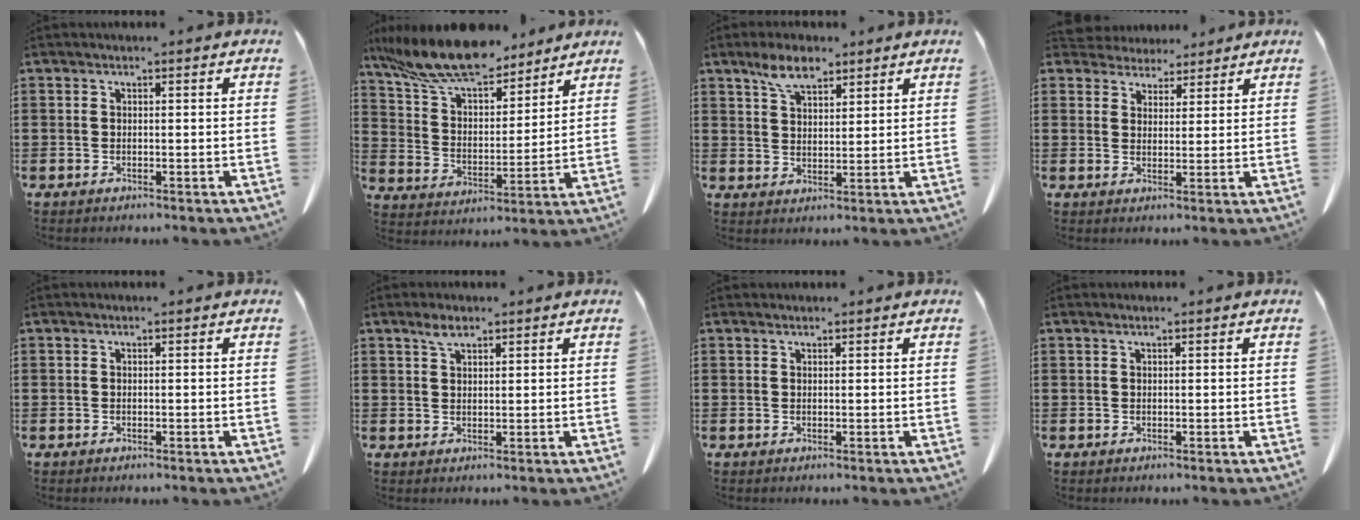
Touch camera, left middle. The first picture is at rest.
{"total": 12.3, "force": [10.4, 2.7, 6.1], "torque": [-0.157, -0.046, 0.188]}
{"total": 5.9, "force": [4.1, 2.5, 3.5], "torque": [-0.079, 0.002, 0.076]}
{"total": 3.6, "force": [3.4, 1.3, -0.1], "torque": [-0.012, -0.007, 0.065]}
{"total": 0.0}
{"total": 2.6, "force": [1.8, 1.0, 1.6], "torque": [-0.036, 0.002, 0.034]}
{"total": 0.8, "force": [0.8, 0.3, 0.1], "torque": [-0.004, -0.002, 0.016]}
{"total": 0.6, "force": [0.4, 0.0, 0.4], "torque": [-0.008, -0.002, 0.009]}